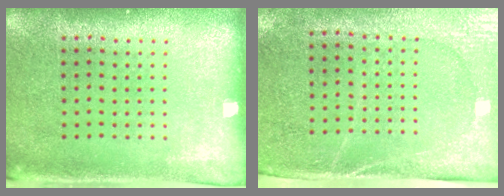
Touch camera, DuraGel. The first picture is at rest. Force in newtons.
{"total": 2.9, "press": 2.5, "slide": 1.4}